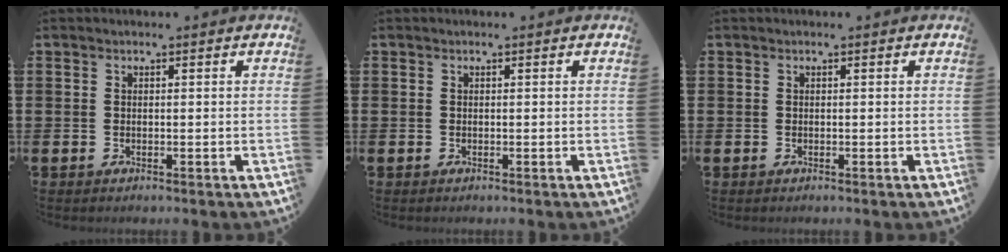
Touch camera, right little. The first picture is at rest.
{"total": 0.0}
{"total": 0.0}